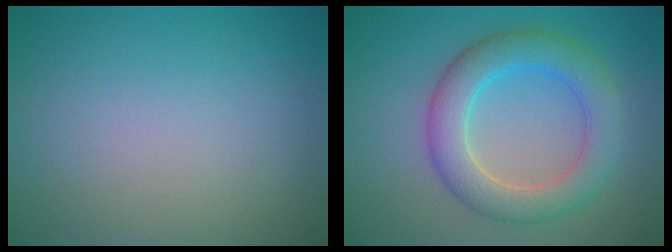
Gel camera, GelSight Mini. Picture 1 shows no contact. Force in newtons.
{"total": 5.7, "press": 5.7, "slide": 0.1}